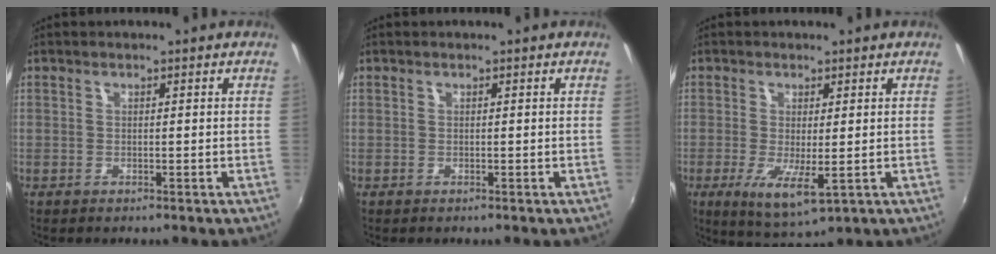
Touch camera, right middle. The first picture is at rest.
{"total": 0.0}
{"total": 6.8, "force": [-1.6, 1.9, 6.4], "torque": [-0.125, -0.025, -0.022]}